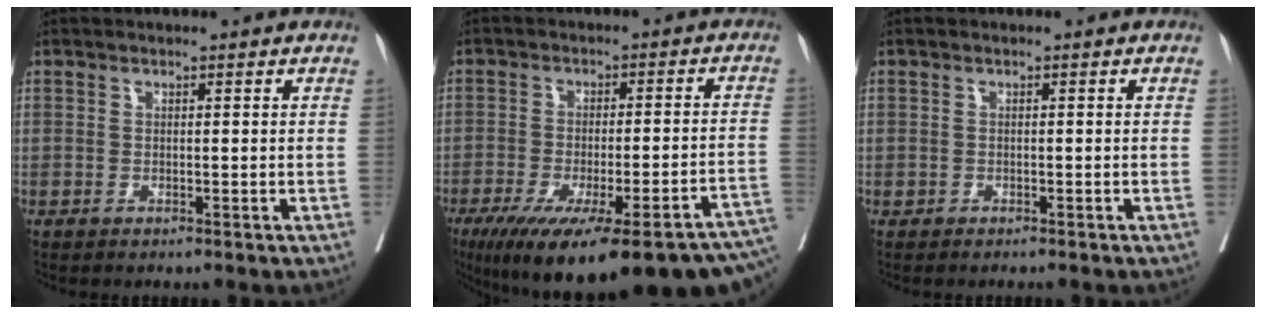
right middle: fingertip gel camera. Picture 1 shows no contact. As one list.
[{"total": 27.5, "force": [-19.8, 3.5, 18.8], "torque": [-0.207, -0.034, -0.266]}, {"total": 1.3, "force": [-1.1, 0.3, 0.5], "torque": [-0.010, -0.002, -0.016]}]